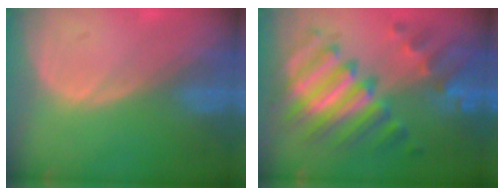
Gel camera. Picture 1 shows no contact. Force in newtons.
{"total": 10.5, "press": 10.5, "slide": 0.9}